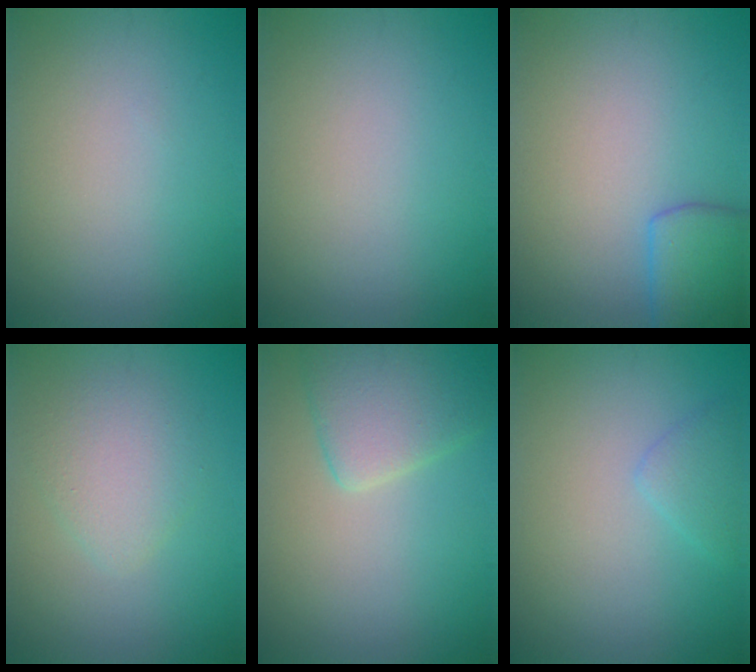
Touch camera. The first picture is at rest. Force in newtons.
{"total": 0.0}
{"total": 3.6, "press": 3.6, "slide": 0.1}
{"total": 2.9, "press": 2.9, "slide": 0.2}
{"total": 4.3, "press": 4.3, "slide": 0.2}
{"total": 1.6, "press": 1.6, "slide": 0.1}